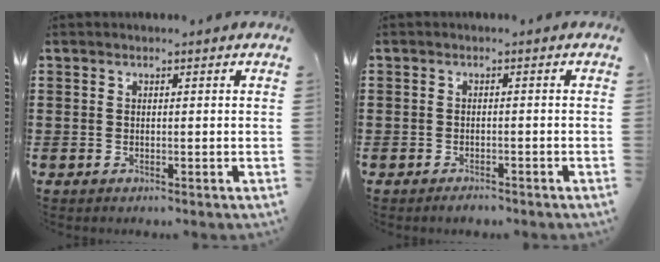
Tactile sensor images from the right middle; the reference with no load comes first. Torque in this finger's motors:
{"motor_torque": [0.94, 0.11, -0.06, 0.01]}